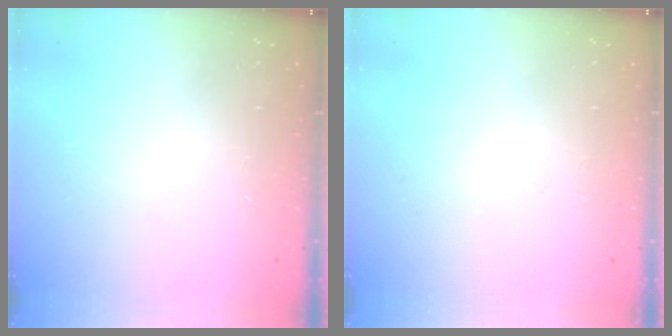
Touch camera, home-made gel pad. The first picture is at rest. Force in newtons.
{"total": 0.0}